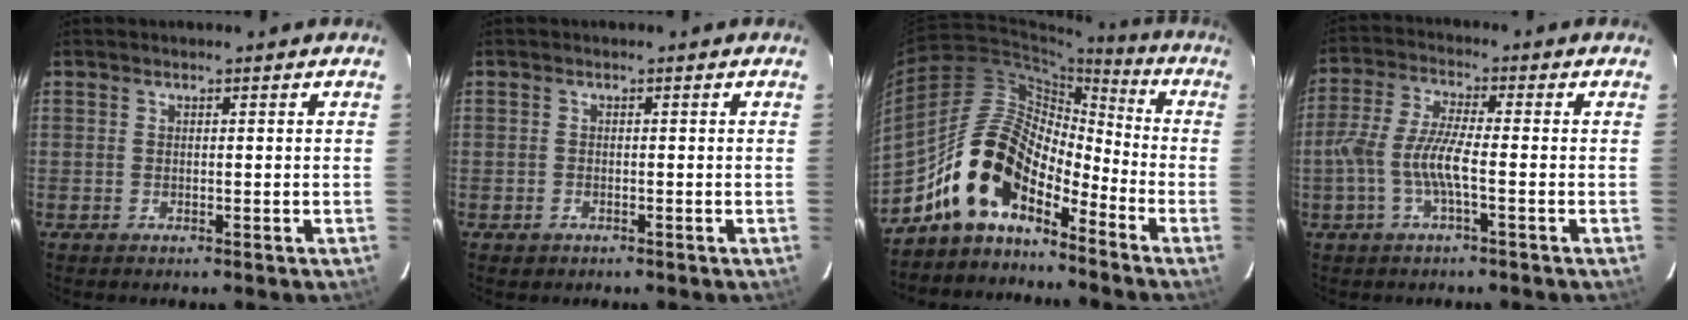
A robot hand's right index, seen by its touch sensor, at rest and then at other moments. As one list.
[{"total": 1.3, "force": [-0.8, 1.0, 0.3], "torque": [-0.007, 0.001, -0.008]}, {"total": 13.1, "force": [-9.7, 5.6, 6.9], "torque": [-0.122, 0.026, -0.197]}, {"total": 7.9, "force": [-2.2, 1.3, 7.5], "torque": [-0.165, 0.003, -0.044]}]